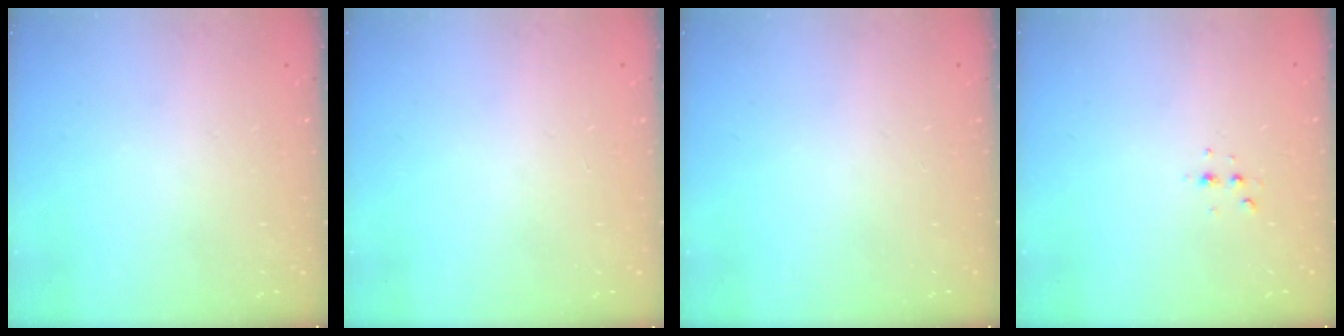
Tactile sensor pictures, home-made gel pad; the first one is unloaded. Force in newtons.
{"total": 0.0}
{"total": 0.0}
{"total": 2.8, "press": 2.8, "slide": 0.7}